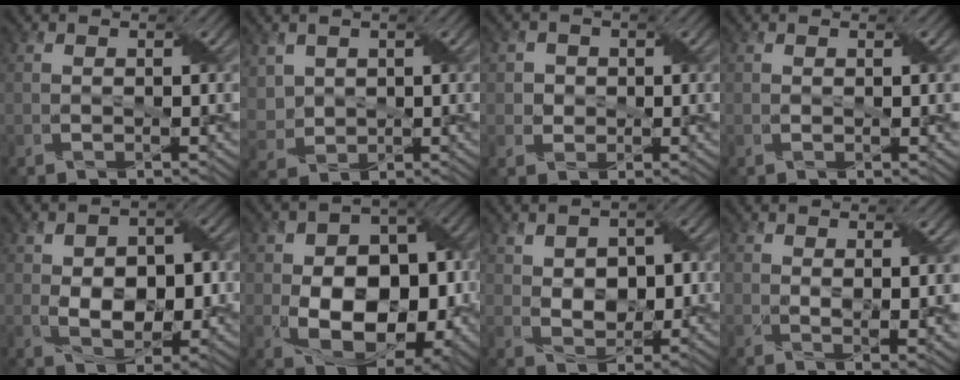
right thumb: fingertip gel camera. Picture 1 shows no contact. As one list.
[{"total": 3.8, "force": [1.8, 3.0, 1.4], "torque": [-0.053, -0.004, 0.039]}, {"total": 3.4, "force": [0.8, 3.2, 0.8], "torque": [-0.027, -0.001, 0.010]}, {"total": 0.0}, {"total": 8.6, "force": [-0.3, 5.4, 6.7], "torque": [-0.111, -0.003, 0.000]}, {"total": 13.6, "force": [-2.3, 9.2, 9.7], "torque": [-0.153, -0.017, -0.034]}, {"total": 6.1, "force": [0.8, 3.9, 4.6], "torque": [-0.078, 0.001, 0.015]}, {"total": 3.0, "force": [1.1, 0.8, 2.6], "torque": [-0.052, -0.006, 0.024]}]